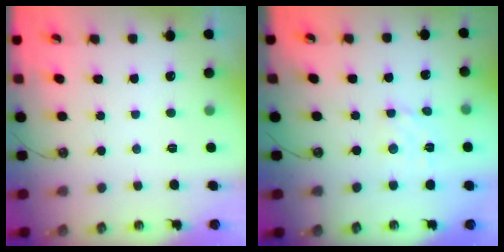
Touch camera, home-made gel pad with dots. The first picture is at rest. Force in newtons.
{"total": 3.2, "press": 3.2, "slide": 0.5}